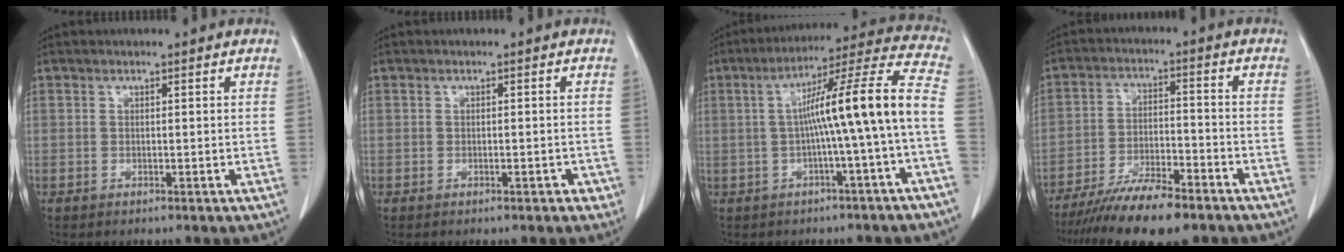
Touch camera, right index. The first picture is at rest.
{"total": 1.6, "force": [-0.7, 0.6, 1.2], "torque": [-0.017, 0.000, -0.007]}
{"total": 13.5, "force": [-1.3, -1.3, 13.3], "torque": [-0.197, 0.031, -0.025]}
{"total": 12.1, "force": [-9.5, 2.4, 7.1], "torque": [-0.118, -0.014, -0.160]}